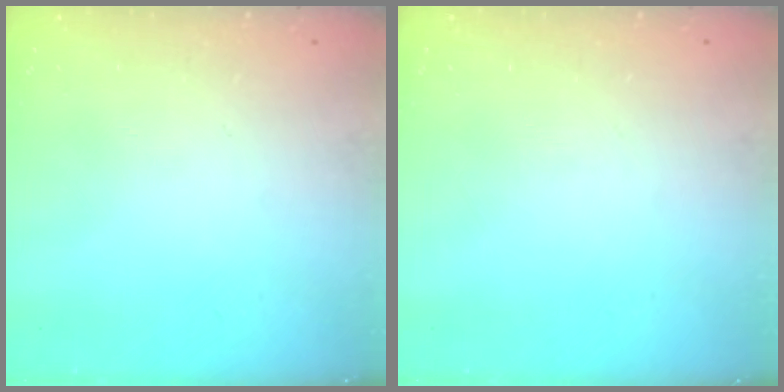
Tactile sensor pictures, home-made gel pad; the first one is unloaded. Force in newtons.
{"total": 0.0}